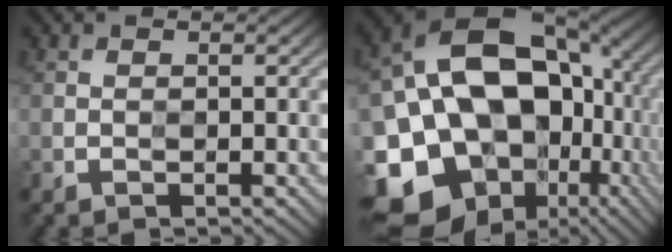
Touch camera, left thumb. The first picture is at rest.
{"total": 21.5, "force": [-2.7, 16.2, 13.9], "torque": [-0.305, -0.023, -0.015]}